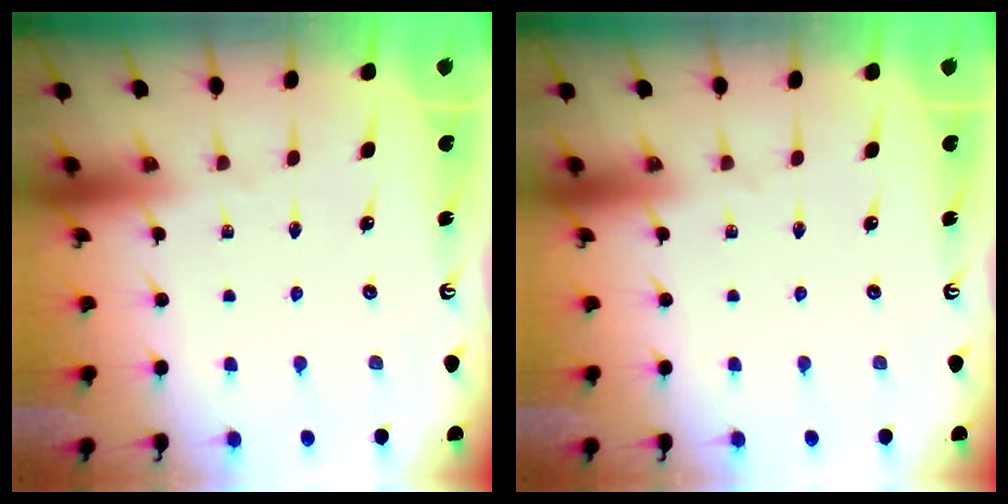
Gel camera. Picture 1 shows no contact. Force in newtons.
{"total": 0.0}